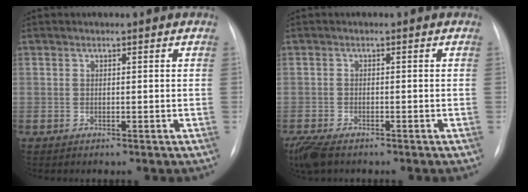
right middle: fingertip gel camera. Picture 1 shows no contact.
{"total": 5.8, "force": [-4.2, 2.3, 3.3], "torque": [-0.067, -0.014, -0.073]}